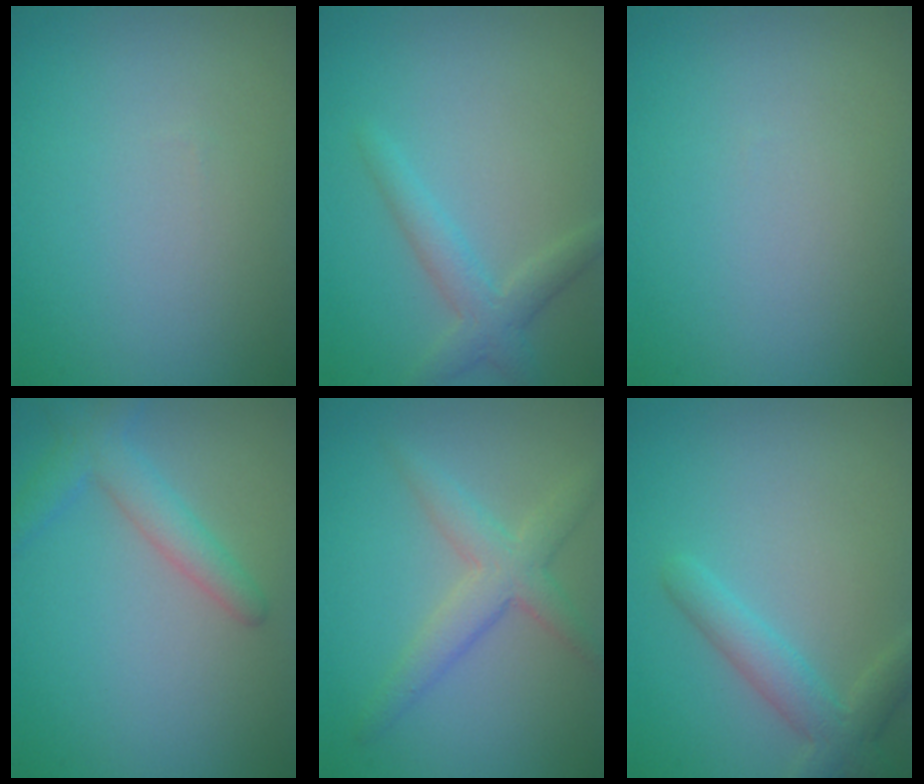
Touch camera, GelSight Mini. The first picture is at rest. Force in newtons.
{"total": 2.7, "press": 2.7, "slide": 0.1}
{"total": 0.0}
{"total": 3.0, "press": 3.0, "slide": 0.2}
{"total": 3.6, "press": 3.6, "slide": 0.2}
{"total": 3.3, "press": 3.3, "slide": 0.2}